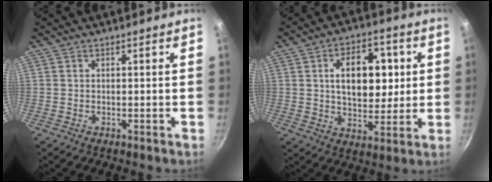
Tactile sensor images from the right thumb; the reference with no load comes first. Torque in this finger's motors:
{"motor_torque": [1.56, 1.46, 1.19, 0.01, 0.32]}